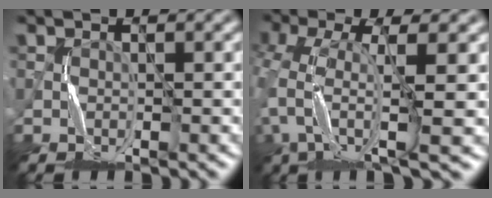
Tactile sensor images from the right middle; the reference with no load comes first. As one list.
[{"total": 7.0, "force": [-1.7, 2.4, 6.4], "torque": [-0.141, -0.003, -0.041]}]